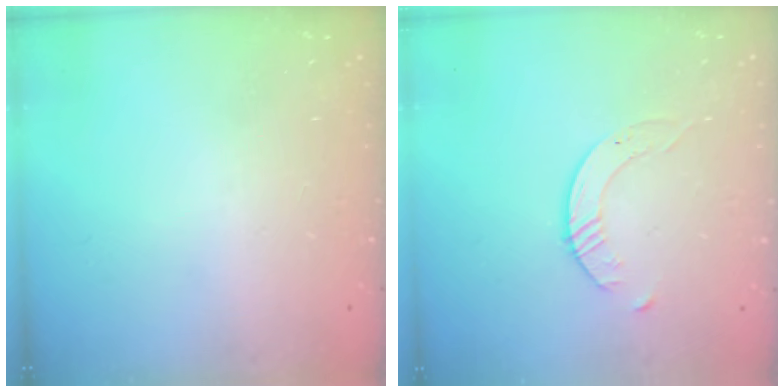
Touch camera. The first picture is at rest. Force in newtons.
{"total": 2.6, "press": 2.6, "slide": 0.3}